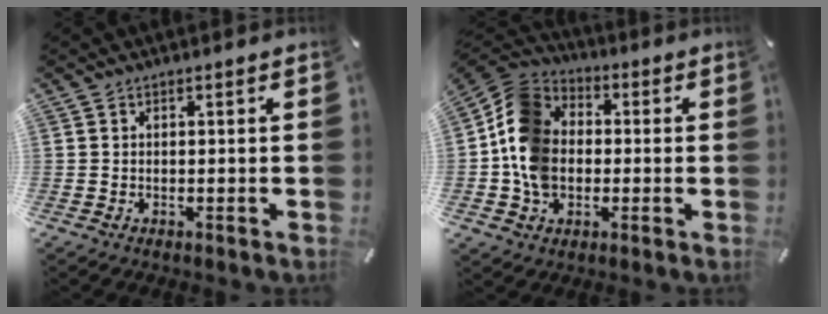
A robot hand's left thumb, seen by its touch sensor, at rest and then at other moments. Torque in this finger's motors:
{"motor_torque": [1.64, 1.75, 1.06, -0.78, 0.52]}